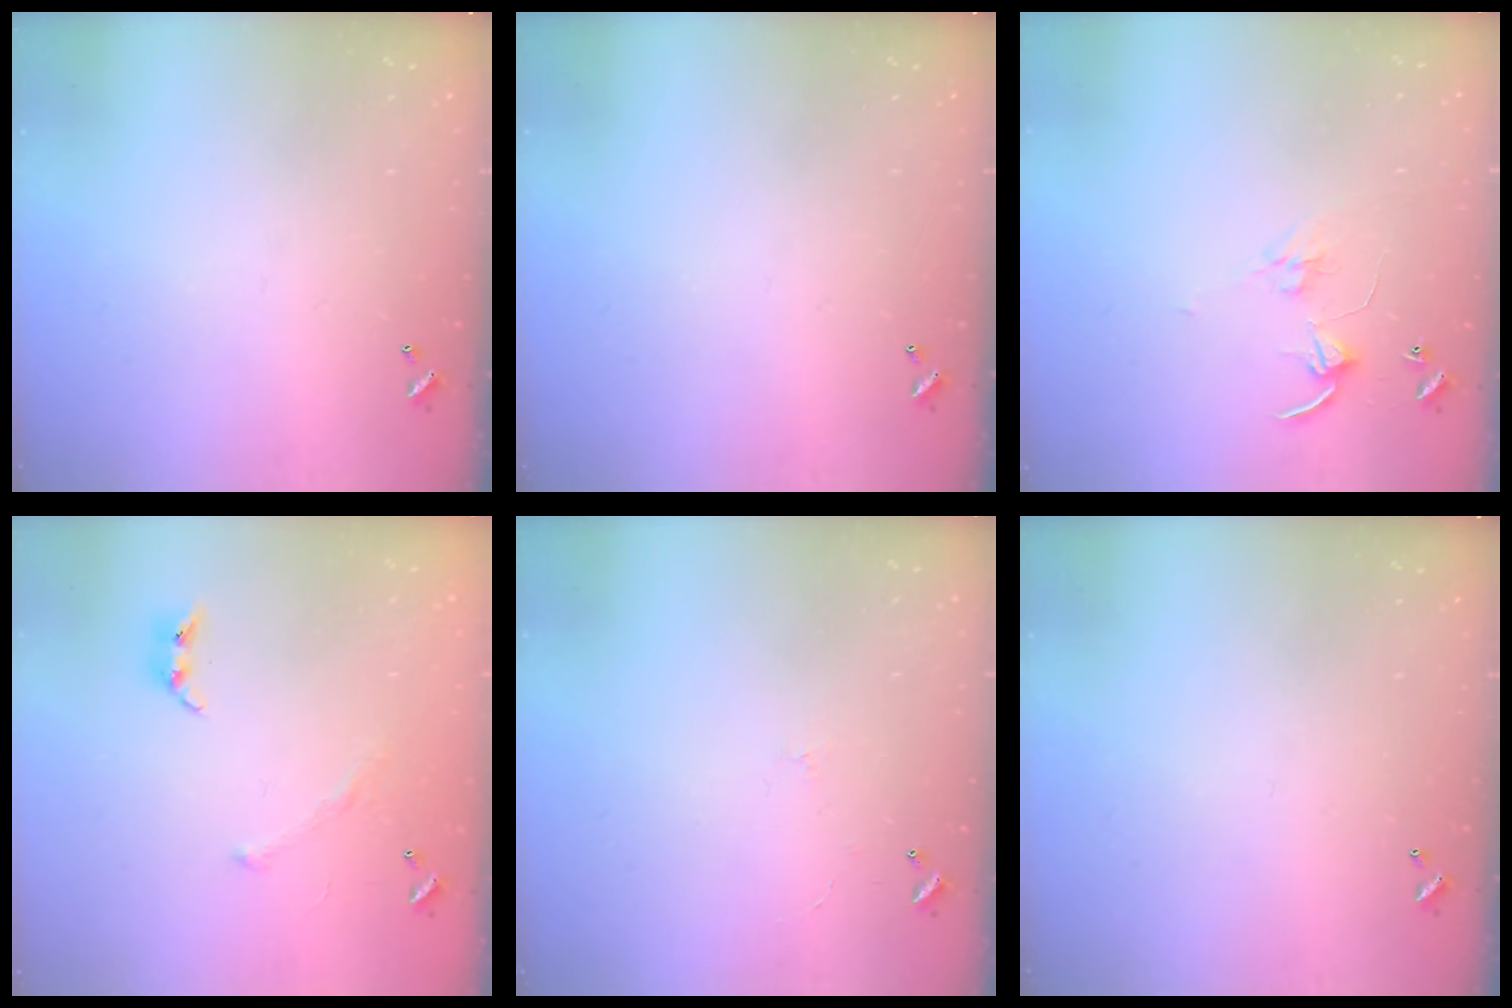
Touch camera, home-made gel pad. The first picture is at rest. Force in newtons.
{"total": 0.0}
{"total": 3.2, "press": 3.2, "slide": 0.0}
{"total": 3.6, "press": 3.5, "slide": 0.9}
{"total": 1.8, "press": 1.7, "slide": 0.4}
{"total": 0.0}